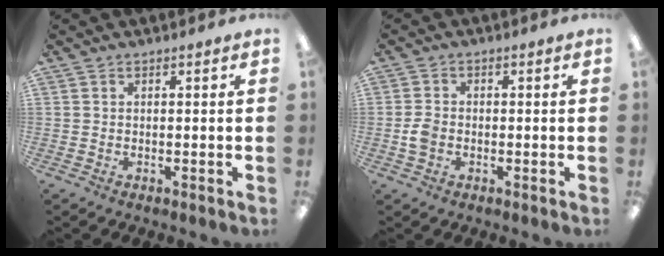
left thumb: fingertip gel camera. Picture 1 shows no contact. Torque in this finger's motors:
{"motor_torque": [-0.19, 0.70, 0.48, -0.32, 0.02]}